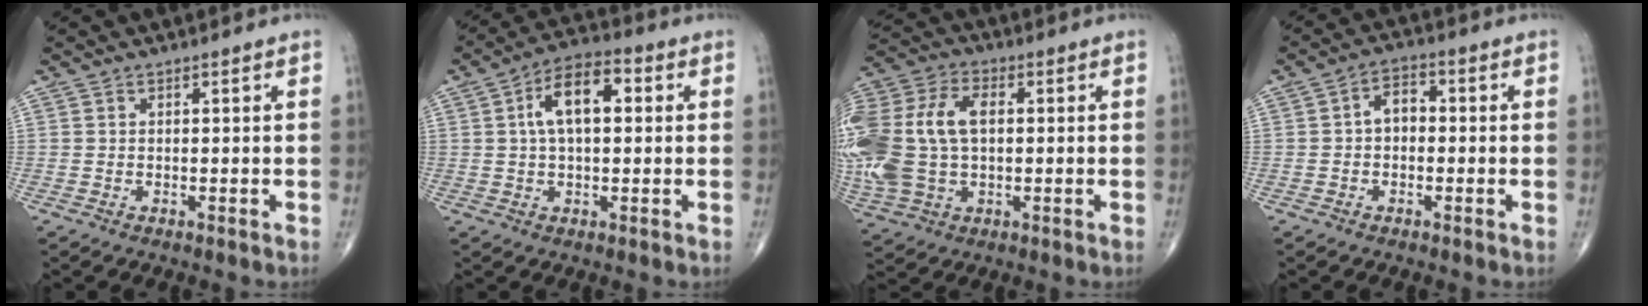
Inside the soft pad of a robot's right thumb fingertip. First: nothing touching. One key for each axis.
{"total": 10.5, "fx": 2.1, "fy": 5.4, "fz": 8.8, "tx": -0.145, "ty": 0.022, "tz": 0.027}
{"total": 22.3, "fx": 1.2, "fy": 14.3, "fz": 17.1, "tx": -0.421, "ty": 0.017, "tz": 0.030}
{"total": 4.5, "fx": -0.2, "fy": 3.2, "fz": 3.3, "tx": -0.042, "ty": 0.020, "tz": -0.014}